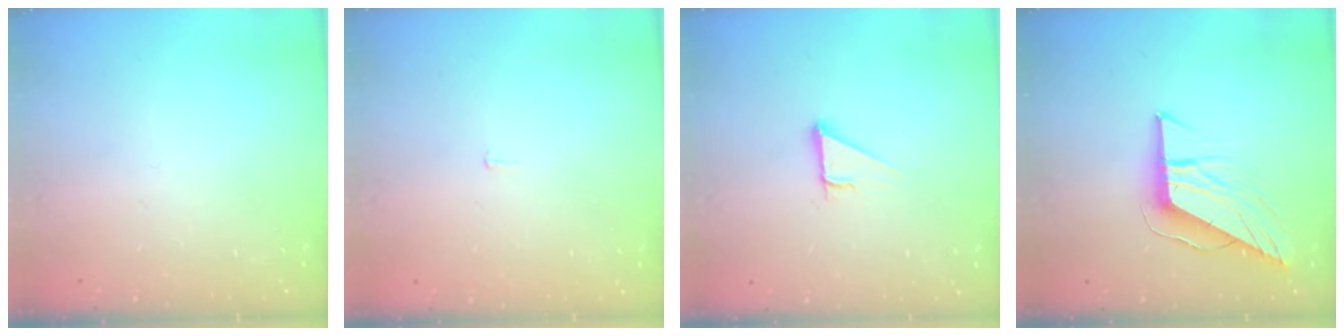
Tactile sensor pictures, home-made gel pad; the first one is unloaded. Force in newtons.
{"total": 2.2, "press": 2.2, "slide": 0.1}
{"total": 2.8, "press": 2.8, "slide": 0.0}
{"total": 9.8, "press": 9.8, "slide": 0.5}